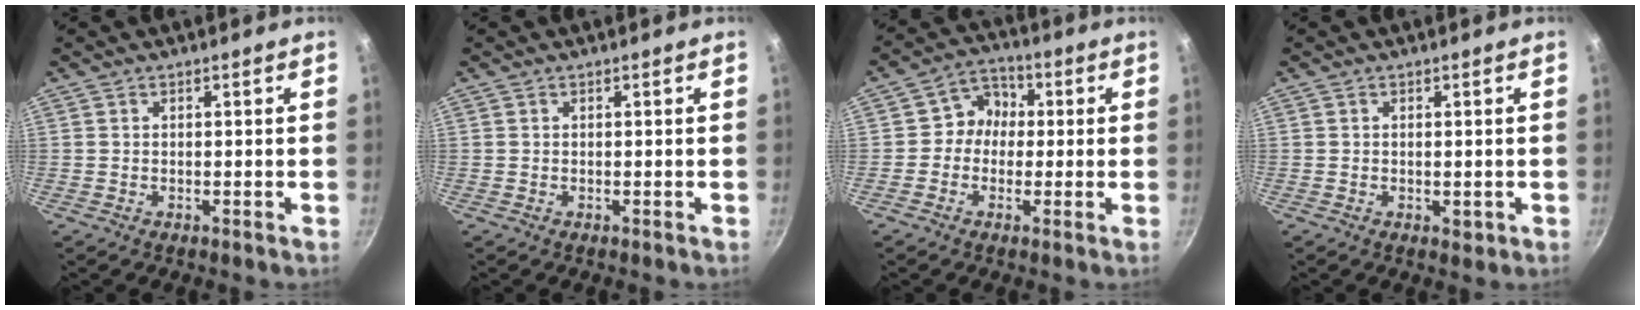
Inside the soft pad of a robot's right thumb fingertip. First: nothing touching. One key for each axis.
{"total": 0.0}
{"total": 6.4, "fx": 0.1, "fy": 5.9, "fz": 2.5, "tx": 0.001, "ty": 0.016, "tz": -0.016}
{"total": 1.5, "fx": -0.2, "fy": 0.9, "fz": 1.2, "tx": -0.015, "ty": -0.003, "tz": -0.002}